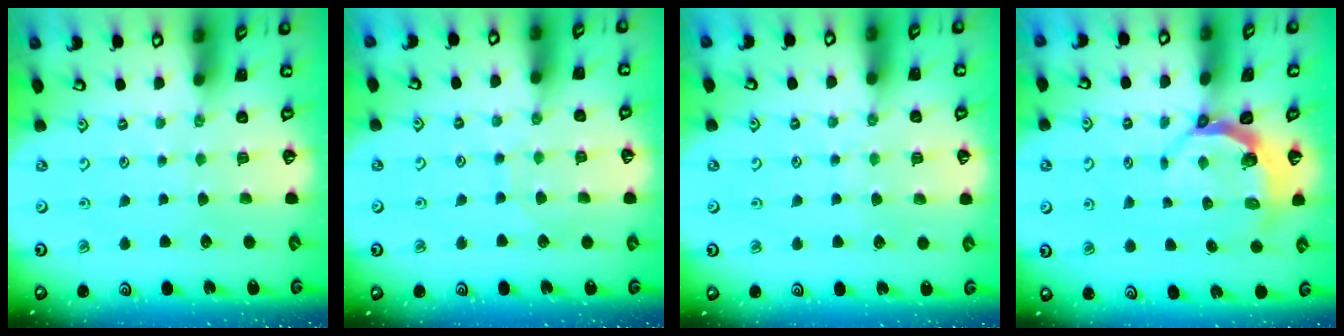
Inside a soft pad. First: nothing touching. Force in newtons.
{"total": 6.3, "press": 6.3, "slide": 0.2}
{"total": 5.9, "press": 5.9, "slide": 0.5}
{"total": 5.2, "press": 3.8, "slide": 3.5}